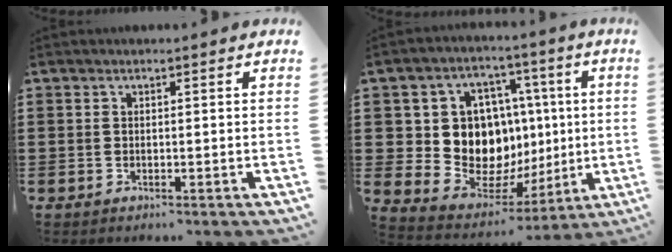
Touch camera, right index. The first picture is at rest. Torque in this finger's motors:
{"motor_torque": [1.53, -0.61, 1.05, 0.21]}